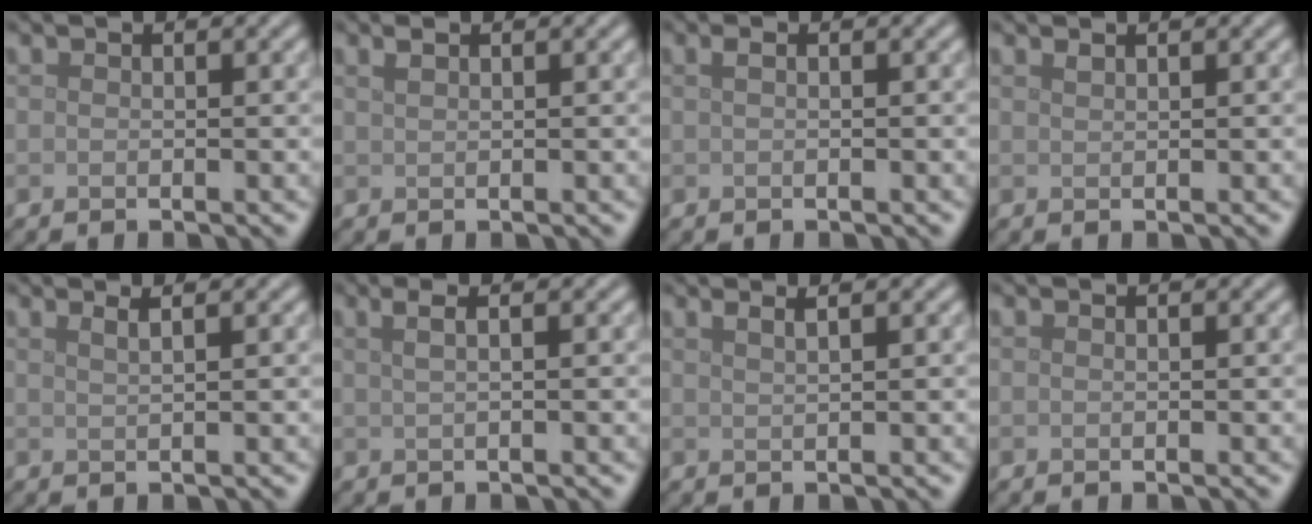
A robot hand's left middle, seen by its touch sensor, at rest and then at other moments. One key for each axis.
{"total": 0.8, "fx": 0.6, "fy": 0.2, "fz": 0.5, "tx": -0.012, "ty": 0.004, "tz": 0.012}
{"total": 0.8, "fx": 0.2, "fy": 0.3, "fz": 0.7, "tx": -0.013, "ty": 0.008, "tz": 0.004}
{"total": 0.6, "fx": 0.5, "fy": 0.2, "fz": 0.3, "tx": -0.002, "ty": 0.001, "tz": 0.011}
{"total": 2.2, "fx": 1.4, "fy": 0.9, "fz": 1.5, "tx": 0.002, "ty": 0.003, "tz": -0.005}
{"total": 2.9, "fx": 1.2, "fy": 1.4, "fz": 2.2, "tx": -0.019, "ty": 0.011, "tz": -0.008}
{"total": 2.6, "fx": 1.6, "fy": 1.1, "fz": 1.7, "tx": -0.002, "ty": 0.008, "tz": -0.004}
{"total": 0.0}